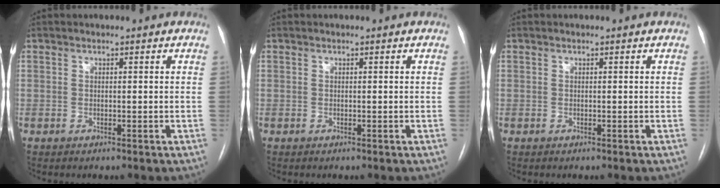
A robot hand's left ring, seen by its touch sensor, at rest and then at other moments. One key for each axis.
{"total": 0.0}
{"total": 0.0}